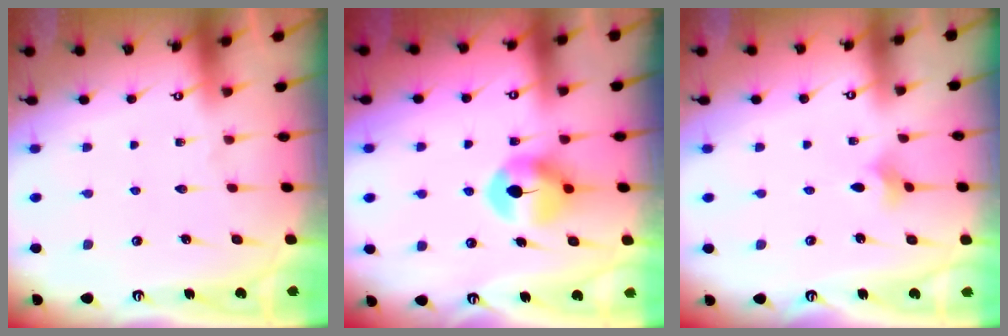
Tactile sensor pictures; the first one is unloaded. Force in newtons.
{"total": 7.8, "press": 7.7, "slide": 0.4}
{"total": 2.1, "press": 2.0, "slide": 0.5}